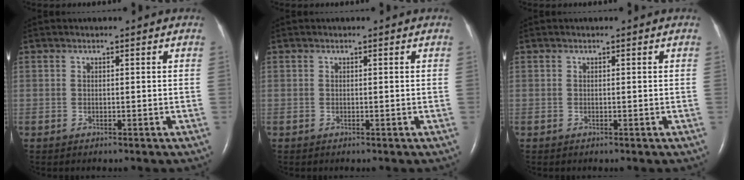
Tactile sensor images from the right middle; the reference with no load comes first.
{"total": 0.0}
{"total": 0.0}